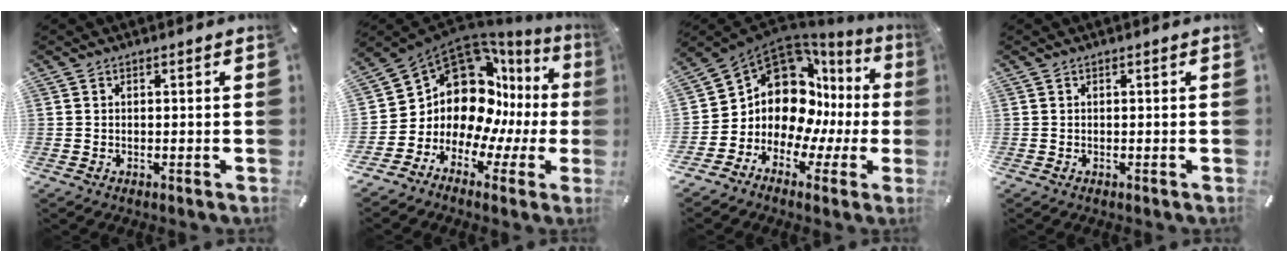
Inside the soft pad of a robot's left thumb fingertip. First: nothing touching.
{"total": 14.6, "force": [5.3, 11.3, 7.7], "torque": [-0.158, -0.082, 0.097]}
{"total": 13.5, "force": [3.5, 10.4, 7.8], "torque": [-0.154, -0.068, 0.055]}
{"total": 0.0}